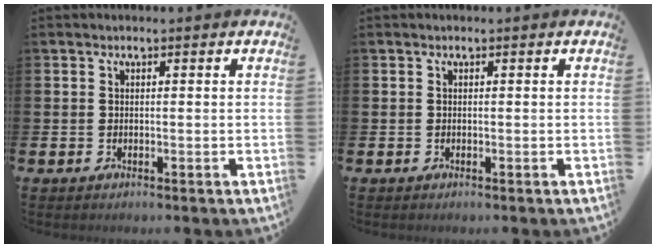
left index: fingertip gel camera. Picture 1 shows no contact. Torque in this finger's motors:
{"motor_torque": [0.00, 0.00, 0.00, 0.00]}